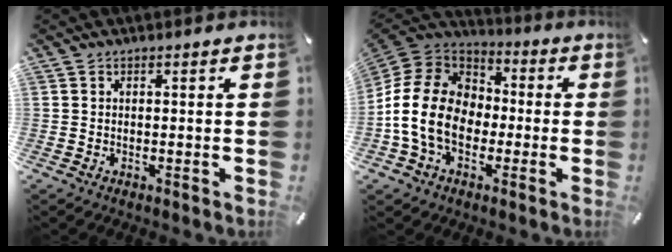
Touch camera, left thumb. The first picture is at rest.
{"total": 16.6, "force": [-4.0, 13.0, 9.6], "torque": [-0.220, 0.037, -0.075]}